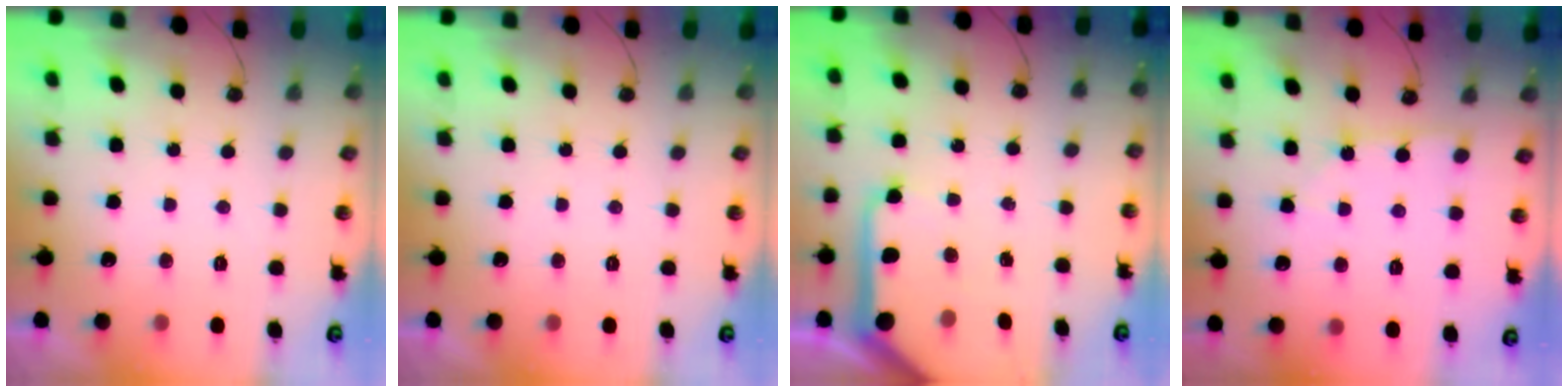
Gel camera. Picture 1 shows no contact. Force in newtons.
{"total": 0.0}
{"total": 11.1, "press": 11.0, "slide": 1.3}
{"total": 2.4, "press": 2.4, "slide": 0.2}